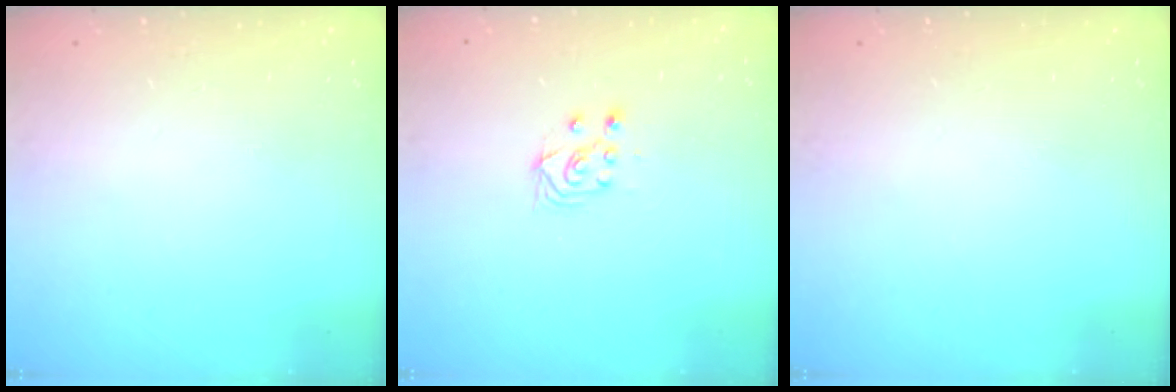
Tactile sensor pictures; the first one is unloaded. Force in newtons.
{"total": 4.0, "press": 3.8, "slide": 1.1}
{"total": 0.0}